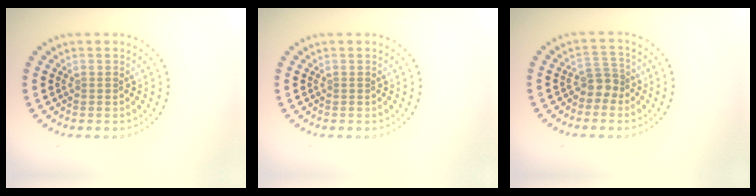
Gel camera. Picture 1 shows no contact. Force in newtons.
{"total": 0.0}
{"total": 2.1, "press": 1.6, "slide": 1.3}